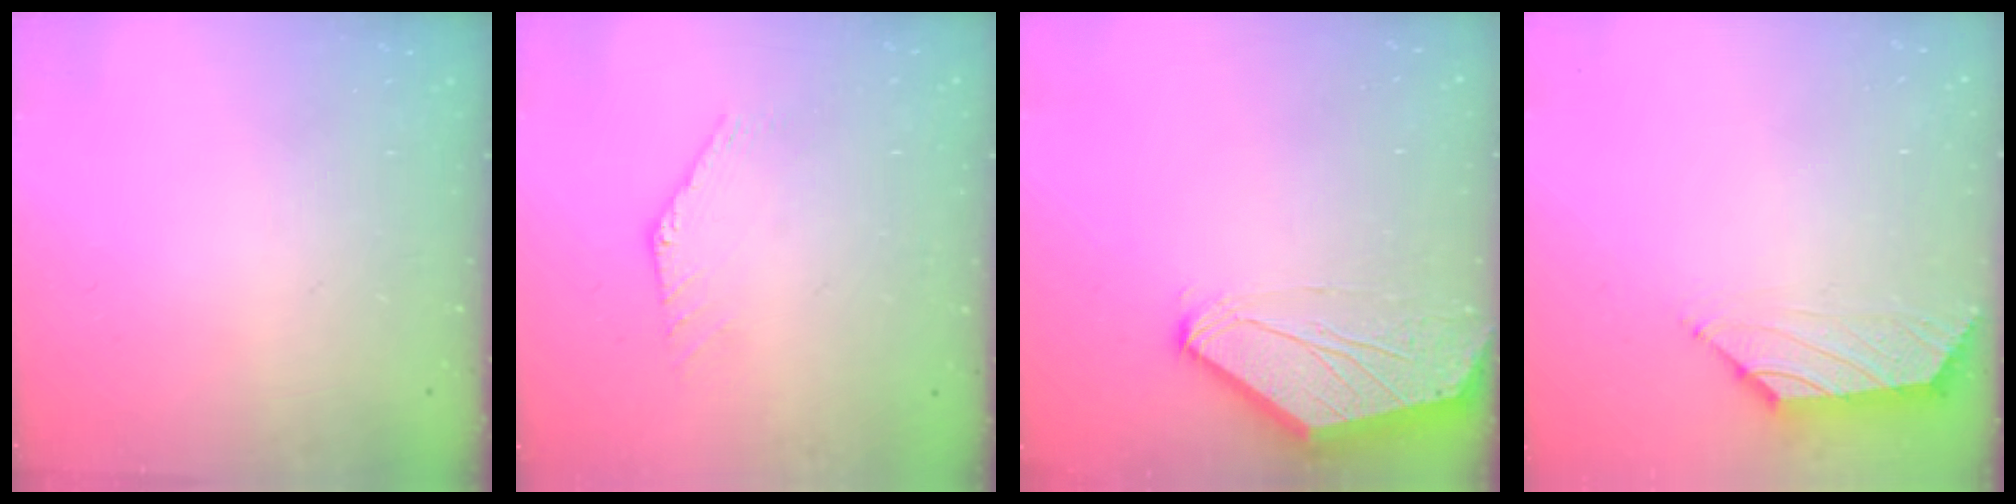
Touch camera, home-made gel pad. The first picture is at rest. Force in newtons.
{"total": 0.5, "press": 0.5, "slide": 0.2}
{"total": 0.0}
{"total": 0.8, "press": 0.4, "slide": 0.6}